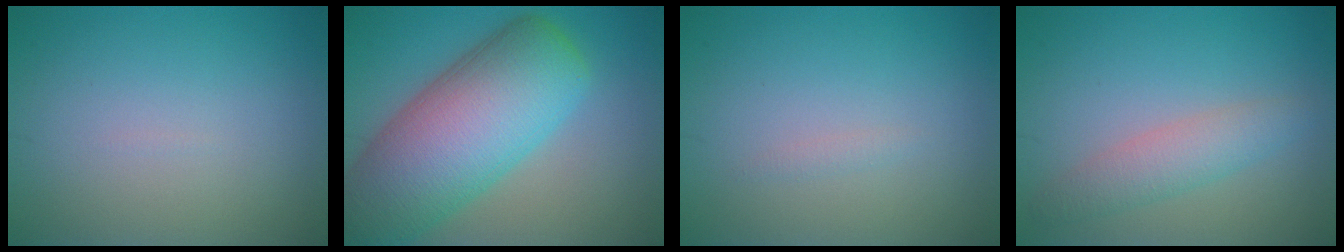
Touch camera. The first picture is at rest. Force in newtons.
{"total": 13.0, "press": 12.9, "slide": 0.7}
{"total": 0.5, "press": 0.5, "slide": 0.1}
{"total": 2.8, "press": 2.8, "slide": 0.1}